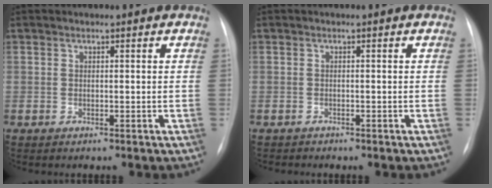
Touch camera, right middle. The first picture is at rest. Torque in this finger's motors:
{"motor_torque": [-0.26, -0.07, -0.05, -0.01]}